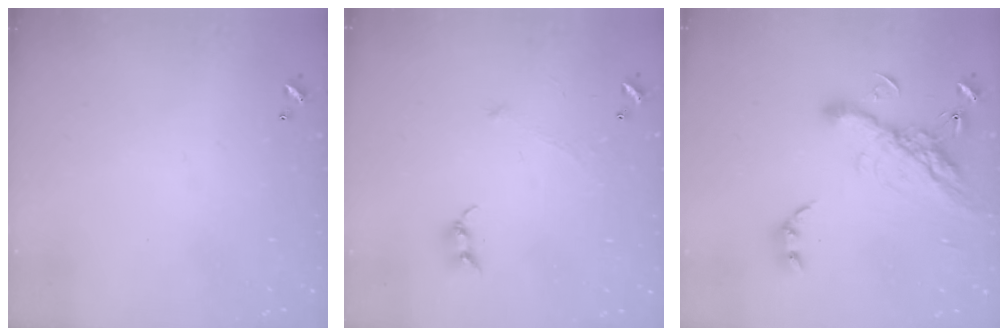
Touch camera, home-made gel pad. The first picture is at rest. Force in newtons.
{"total": 0.8, "press": 0.6, "slide": 0.5}
{"total": 16.4, "press": 16.3, "slide": 2.0}